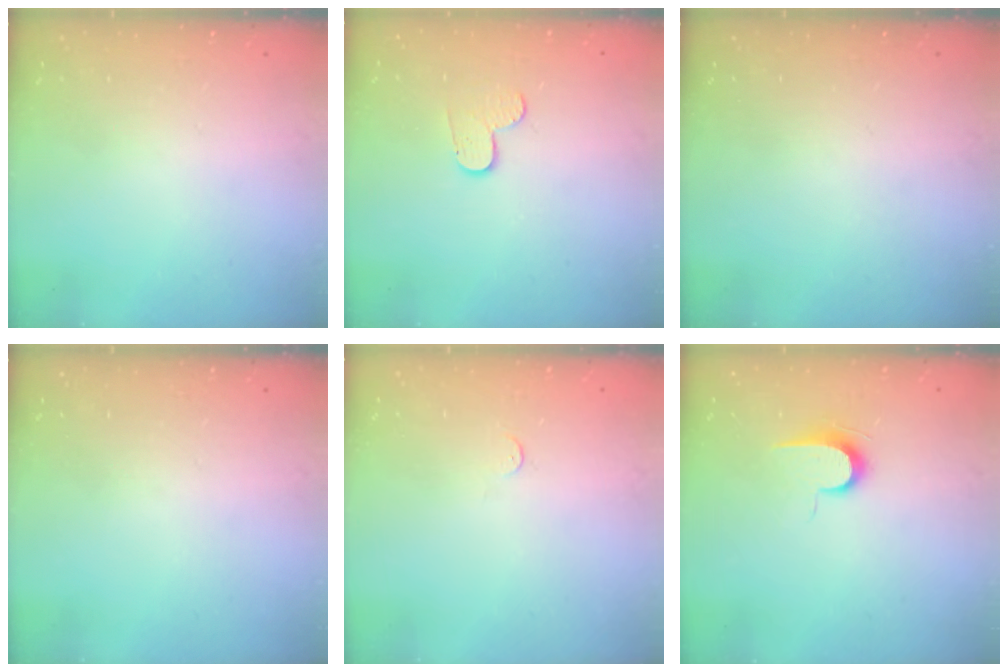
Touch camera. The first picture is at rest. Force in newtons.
{"total": 3.3, "press": 3.3, "slide": 0.3}
{"total": 0.0}
{"total": 0.0}
{"total": 3.2, "press": 3.2, "slide": 0.2}
{"total": 6.4, "press": 6.3, "slide": 0.7}